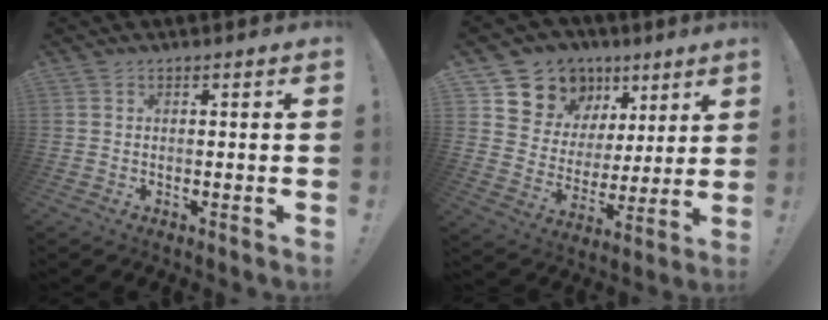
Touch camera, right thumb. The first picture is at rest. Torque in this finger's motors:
{"motor_torque": [1.07, 1.26, 0.08, -0.02, 0.00]}